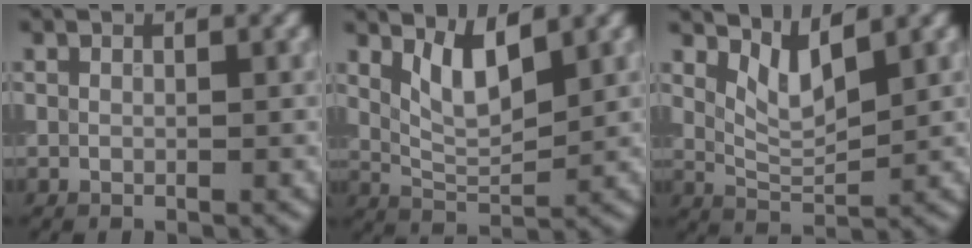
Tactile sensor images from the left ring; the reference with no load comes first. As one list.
[{"total": 3.9, "force": [2.1, 1.3, 3.1], "torque": [-0.065, -0.006, 0.044]}, {"total": 3.2, "force": [2.0, 1.0, 2.3], "torque": [-0.049, -0.009, 0.045]}]